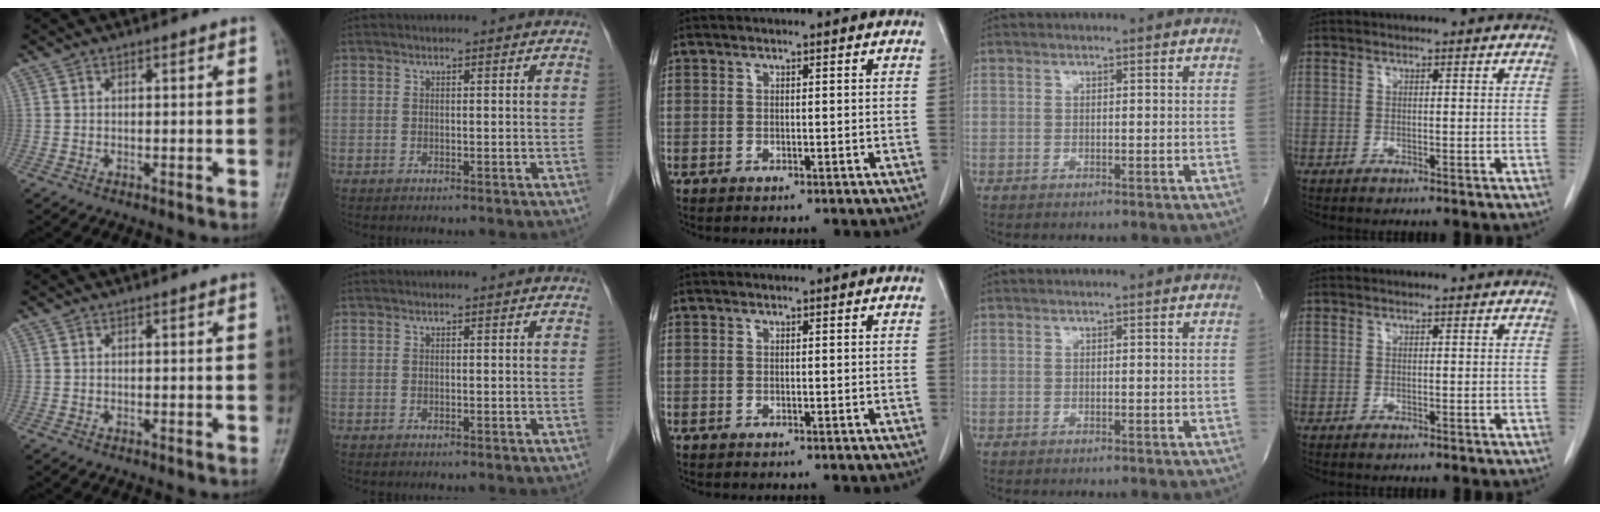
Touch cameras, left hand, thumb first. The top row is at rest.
{}